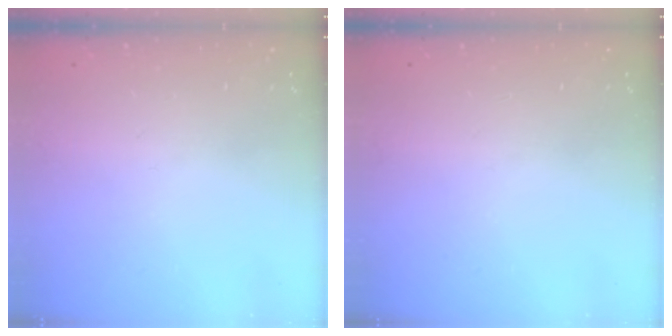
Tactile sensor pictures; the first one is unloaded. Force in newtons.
{"total": 0.0}